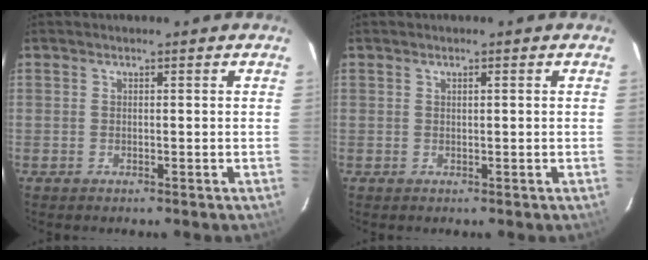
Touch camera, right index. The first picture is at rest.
{"total": 0.6, "force": [0.2, 0.0, 0.5], "torque": [-0.009, 0.003, 0.004]}